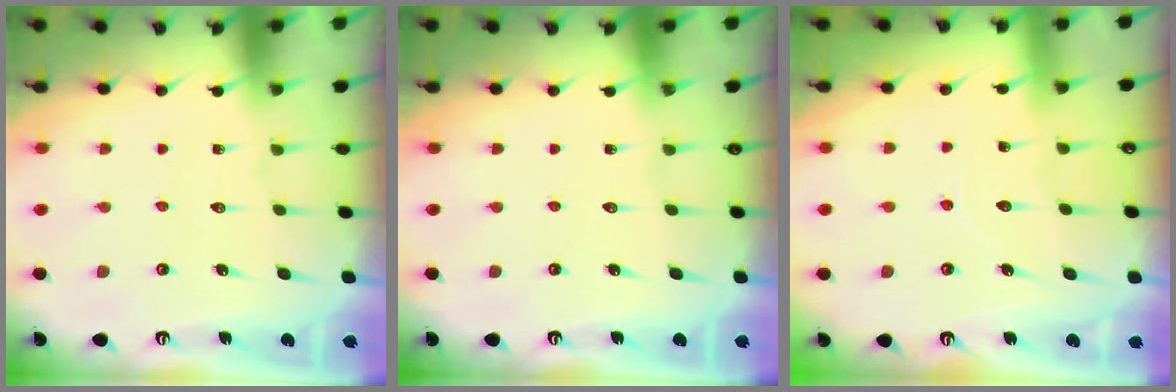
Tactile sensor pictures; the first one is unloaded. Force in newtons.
{"total": 0.0}
{"total": 5.1, "press": 5.1, "slide": 0.5}